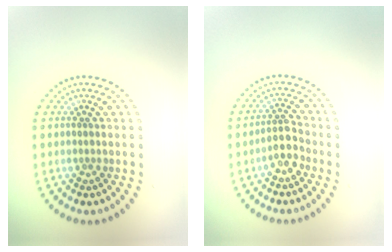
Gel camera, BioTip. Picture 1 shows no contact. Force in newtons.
{"total": 2.4, "press": 2.1, "slide": 1.0}